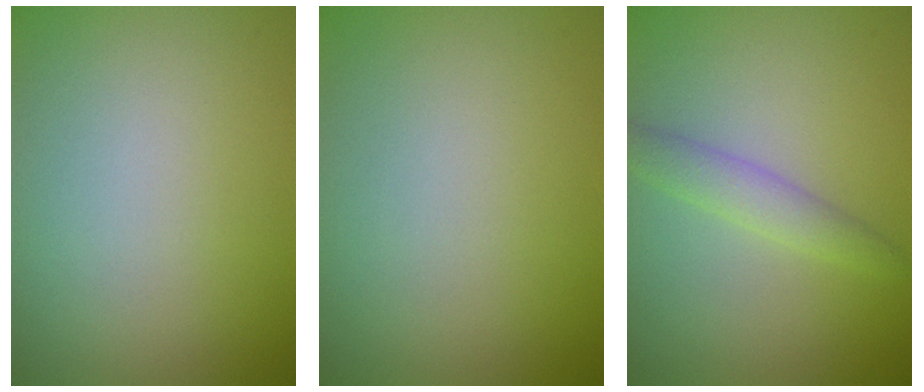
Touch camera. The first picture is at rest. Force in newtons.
{"total": 0.0}
{"total": 2.1, "press": 2.1, "slide": 0.1}